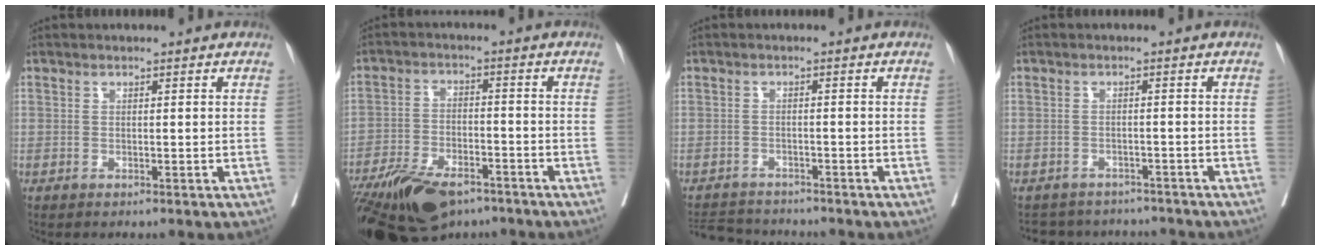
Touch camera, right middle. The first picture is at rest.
{"total": 14.9, "force": [-10.6, 6.1, 8.5], "torque": [-0.167, -0.018, -0.180]}
{"total": 6.4, "force": [-6.2, 0.9, 0.8], "torque": [-0.012, -0.002, -0.100]}
{"total": 8.0, "force": [-7.6, 2.7, 0.7], "torque": [-0.008, 0.015, -0.092]}